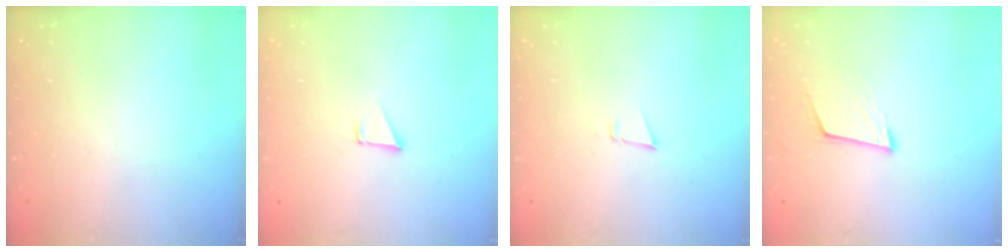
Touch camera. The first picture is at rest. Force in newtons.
{"total": 1.5, "press": 1.5, "slide": 0.1}
{"total": 3.0, "press": 2.9, "slide": 0.8}
{"total": 6.7, "press": 6.4, "slide": 2.0}